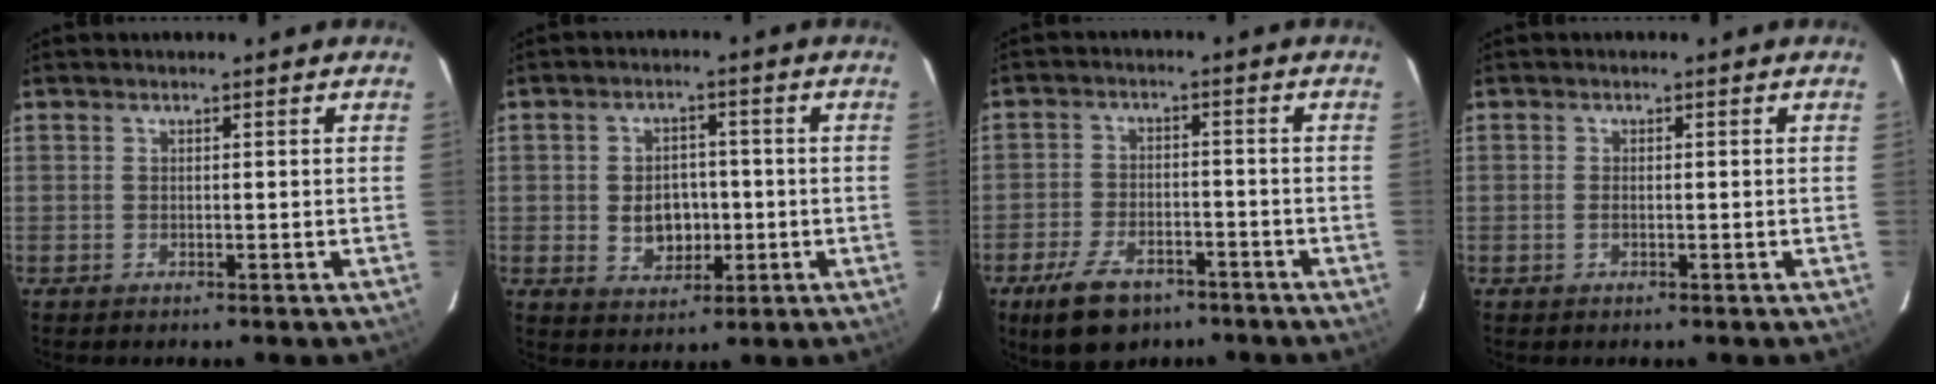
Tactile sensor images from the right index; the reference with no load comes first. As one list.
[{"total": 7.1, "force": [-1.1, 5.6, 4.3], "torque": [-0.088, 0.007, -0.006]}, {"total": 11.0, "force": [-7.3, 5.8, 5.8], "torque": [-0.136, -0.005, -0.121]}, {"total": 1.1, "force": [-0.5, 0.7, 0.8], "torque": [-0.020, 0.001, -0.009]}]